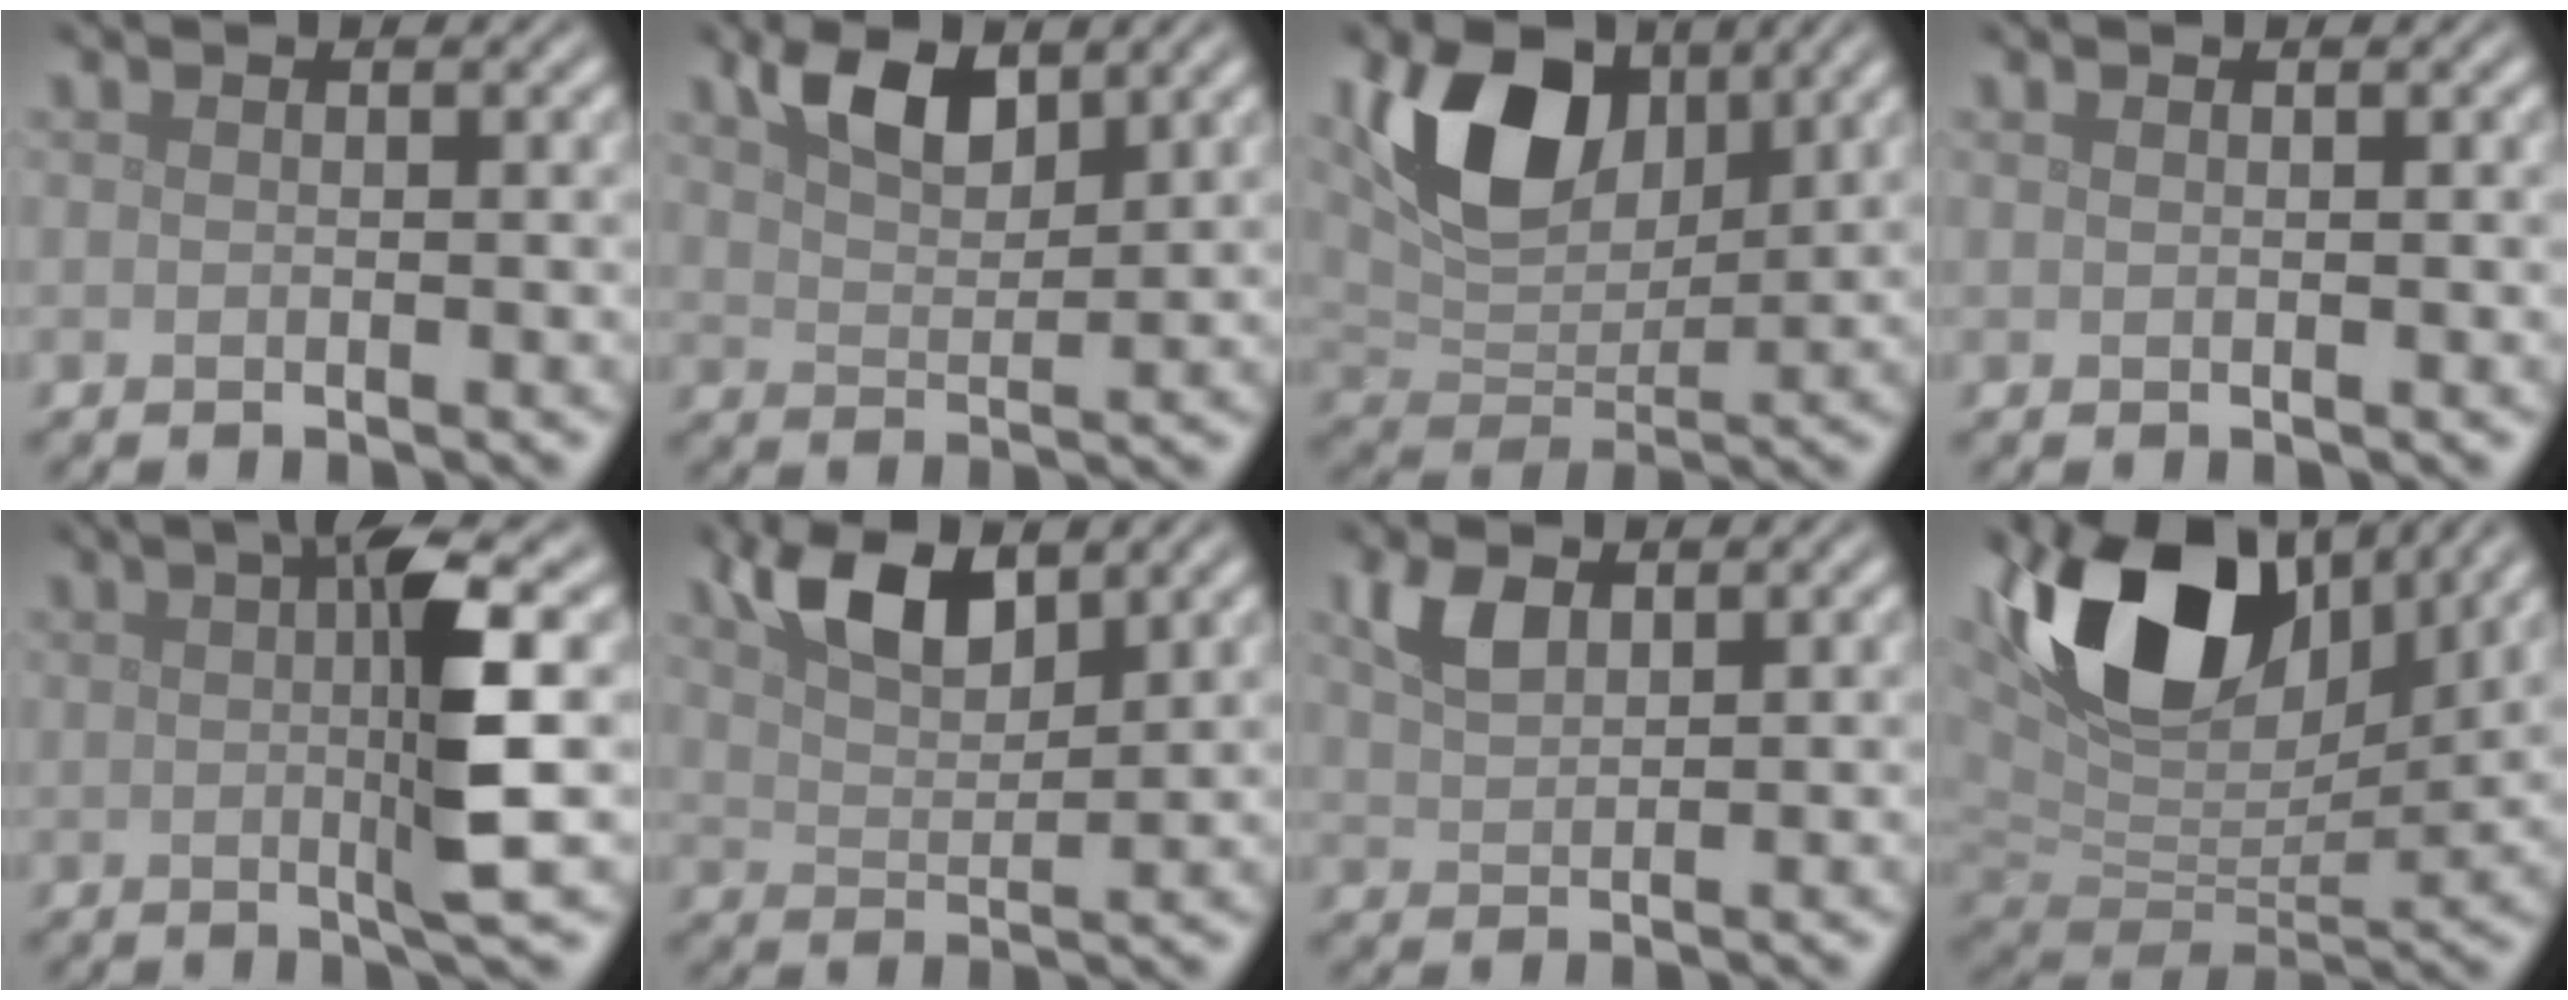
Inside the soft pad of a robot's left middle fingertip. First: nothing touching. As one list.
[{"total": 4.2, "force": [2.8, 1.8, 2.6], "torque": [-0.052, 0.003, 0.050]}, {"total": 9.1, "force": [4.1, 5.5, 6.1], "torque": [-0.121, -0.005, 0.075]}, {"total": 0.0}, {"total": 6.1, "force": [0.7, 0.5, 6.0], "torque": [-0.105, 0.004, 0.012]}, {"total": 5.3, "force": [3.5, 2.1, 3.5], "torque": [-0.068, 0.007, 0.063]}, {"total": 2.8, "force": [1.7, 1.5, 1.8], "torque": [-0.043, 0.005, 0.036]}, {"total": 13.1, "force": [6.6, 7.2, 8.7], "torque": [-0.170, 0.012, 0.116]}]